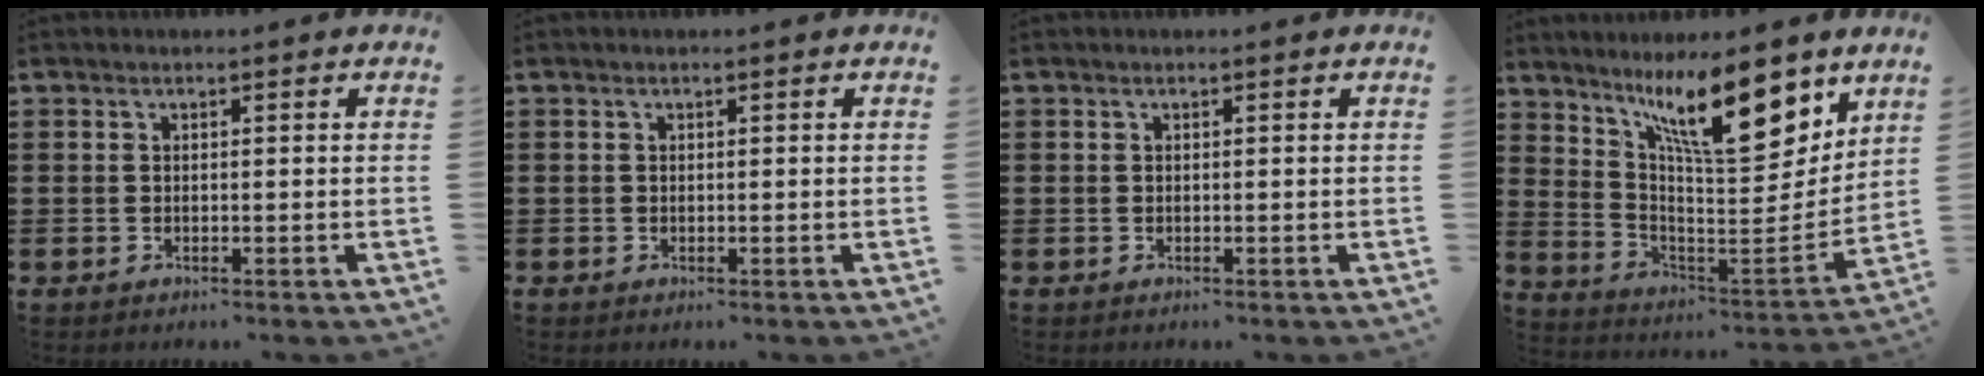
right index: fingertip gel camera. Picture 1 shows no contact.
{"total": 0.0}
{"total": 0.0}
{"total": 14.4, "force": [9.1, 4.2, 10.4], "torque": [-0.174, -0.044, 0.153]}